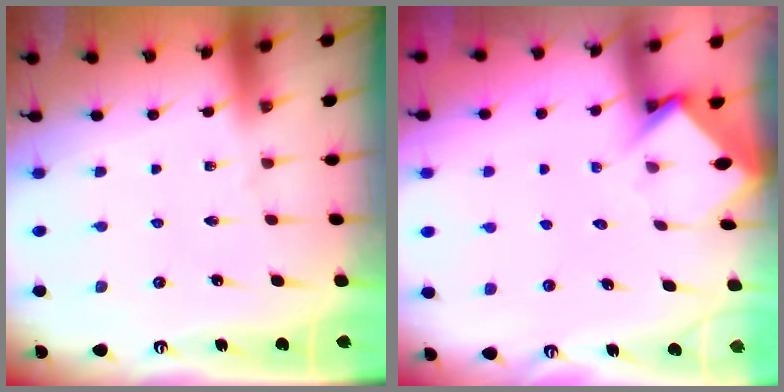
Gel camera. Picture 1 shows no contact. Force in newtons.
{"total": 3.5, "press": 3.5, "slide": 0.3}